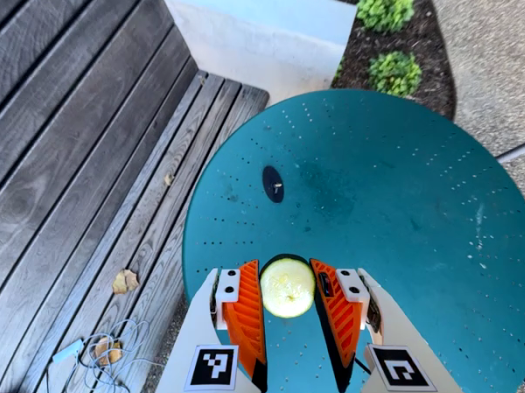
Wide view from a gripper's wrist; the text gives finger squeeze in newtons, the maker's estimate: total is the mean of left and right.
{"total": 11.4, "left": 11.8, "right": 11.0}